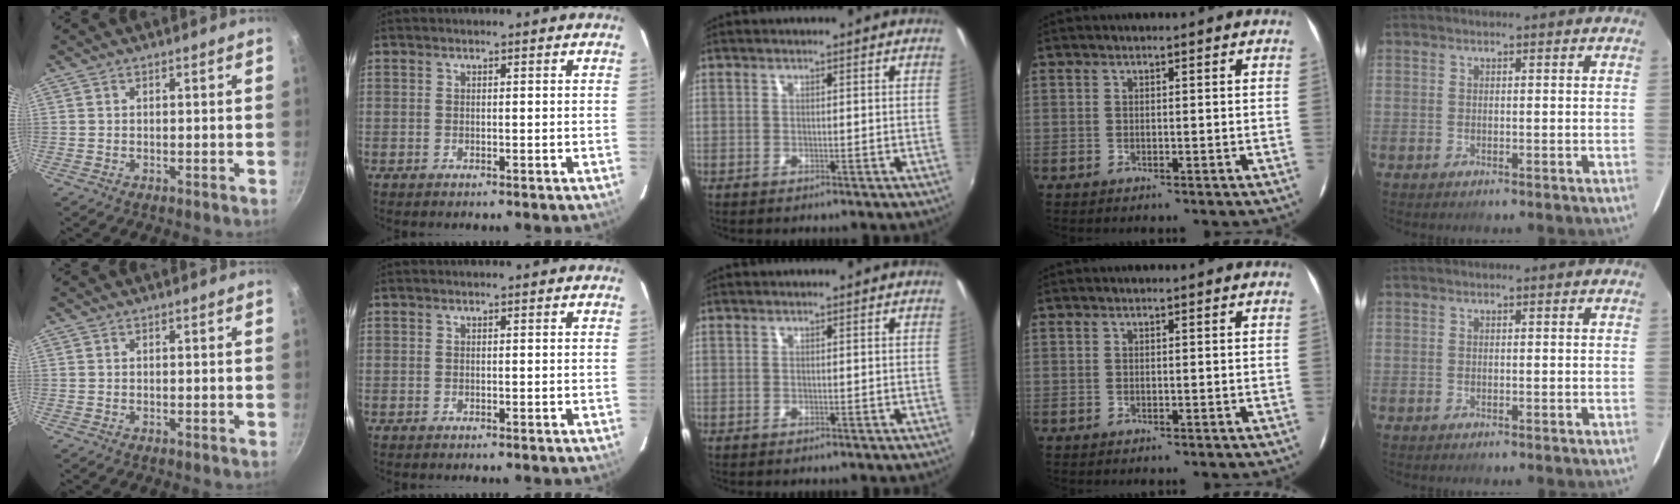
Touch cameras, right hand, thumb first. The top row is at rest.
{}